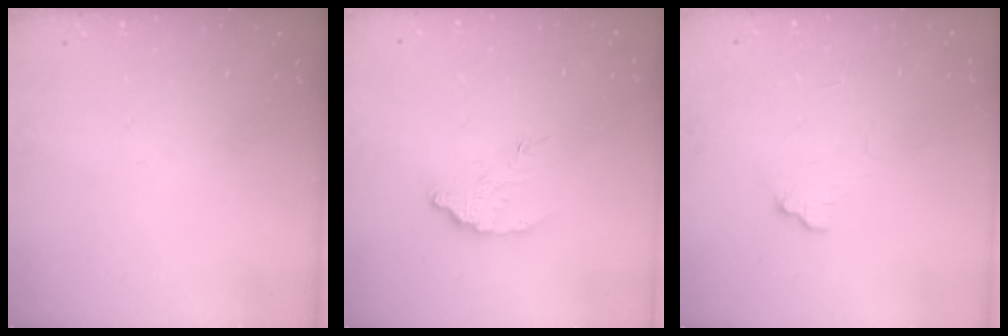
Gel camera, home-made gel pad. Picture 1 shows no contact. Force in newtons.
{"total": 6.3, "press": 6.3, "slide": 0.2}
{"total": 6.6, "press": 6.6, "slide": 0.5}